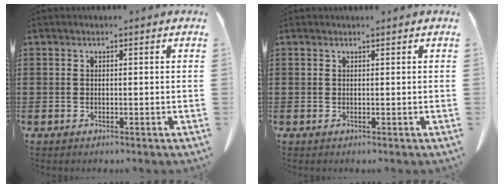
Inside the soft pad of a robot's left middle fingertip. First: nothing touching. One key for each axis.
{"total": 0.0}